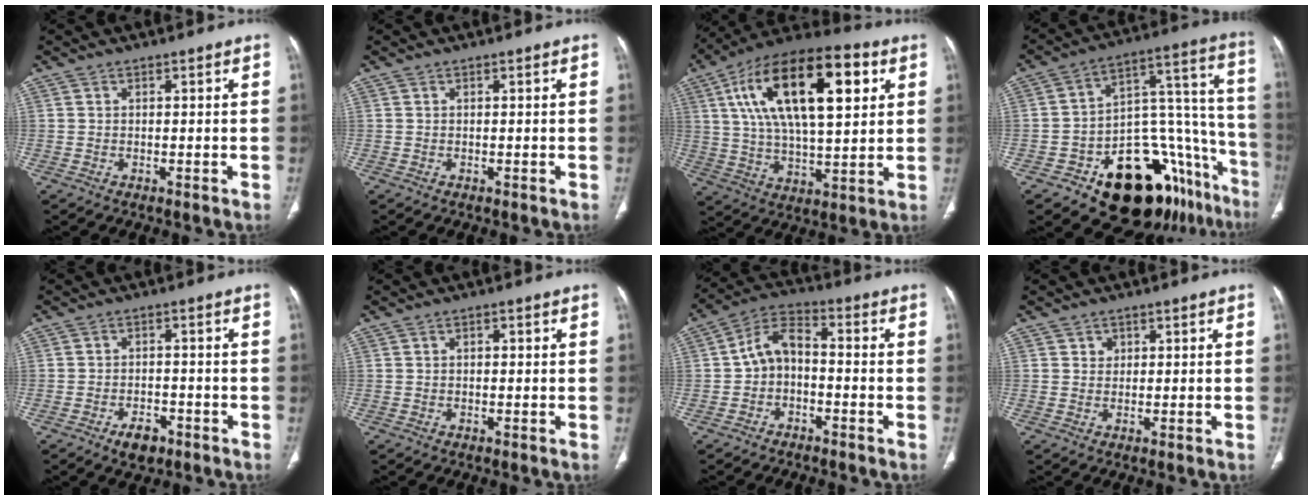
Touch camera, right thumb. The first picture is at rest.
{"total": 0.0}
{"total": 25.8, "force": [8.2, 11.0, 21.8], "torque": [-0.373, 0.005, 0.132]}
{"total": 26.2, "force": [-14.2, 13.4, 17.4], "torque": [-0.124, 0.133, -0.196]}
{"total": 4.4, "force": [-2.7, 2.5, 2.5], "torque": [-0.032, 0.012, -0.039]}
{"total": 0.9, "force": [0.2, 0.4, 0.8], "torque": [-0.016, 0.003, 0.004]}
{"total": 7.2, "force": [-1.4, 4.7, 5.2], "torque": [-0.086, 0.034, -0.040]}
{"total": 1.6, "force": [0.7, 1.4, 0.4], "torque": [0.004, -0.002, 0.008]}